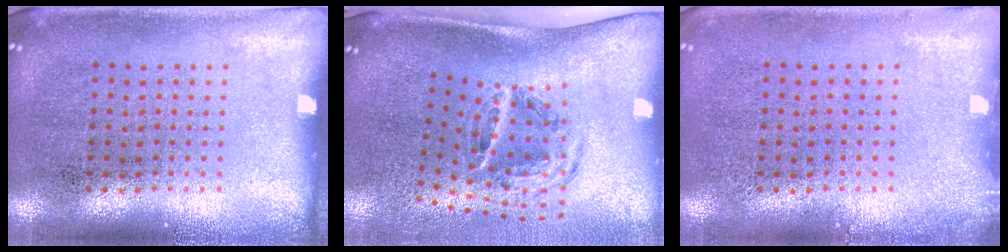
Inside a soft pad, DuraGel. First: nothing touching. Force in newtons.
{"total": 2.0, "press": 1.3, "slide": 1.5}
{"total": 0.7, "press": 0.7, "slide": 0.1}